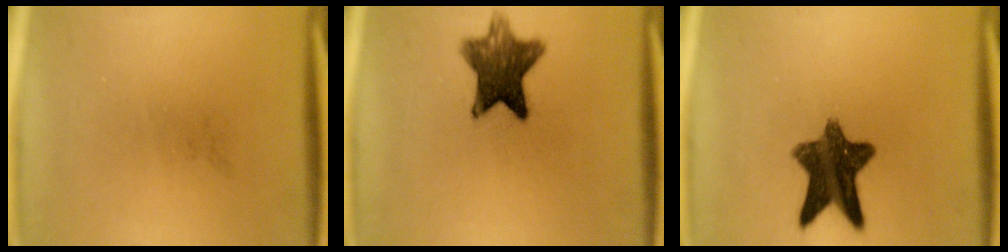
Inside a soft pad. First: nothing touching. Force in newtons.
{"total": 9.9}
{"total": 10.9}